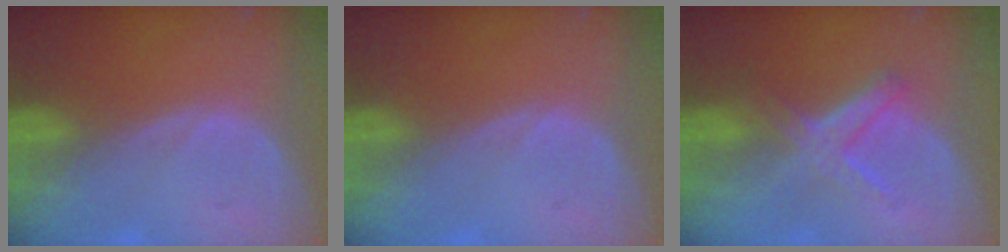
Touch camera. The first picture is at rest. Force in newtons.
{"total": 0.0}
{"total": 5.8, "press": 5.4, "slide": 1.9}